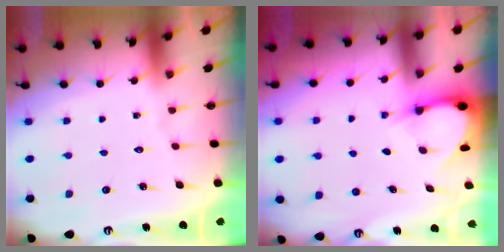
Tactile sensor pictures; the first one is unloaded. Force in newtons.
{"total": 3.3, "press": 3.3, "slide": 0.5}